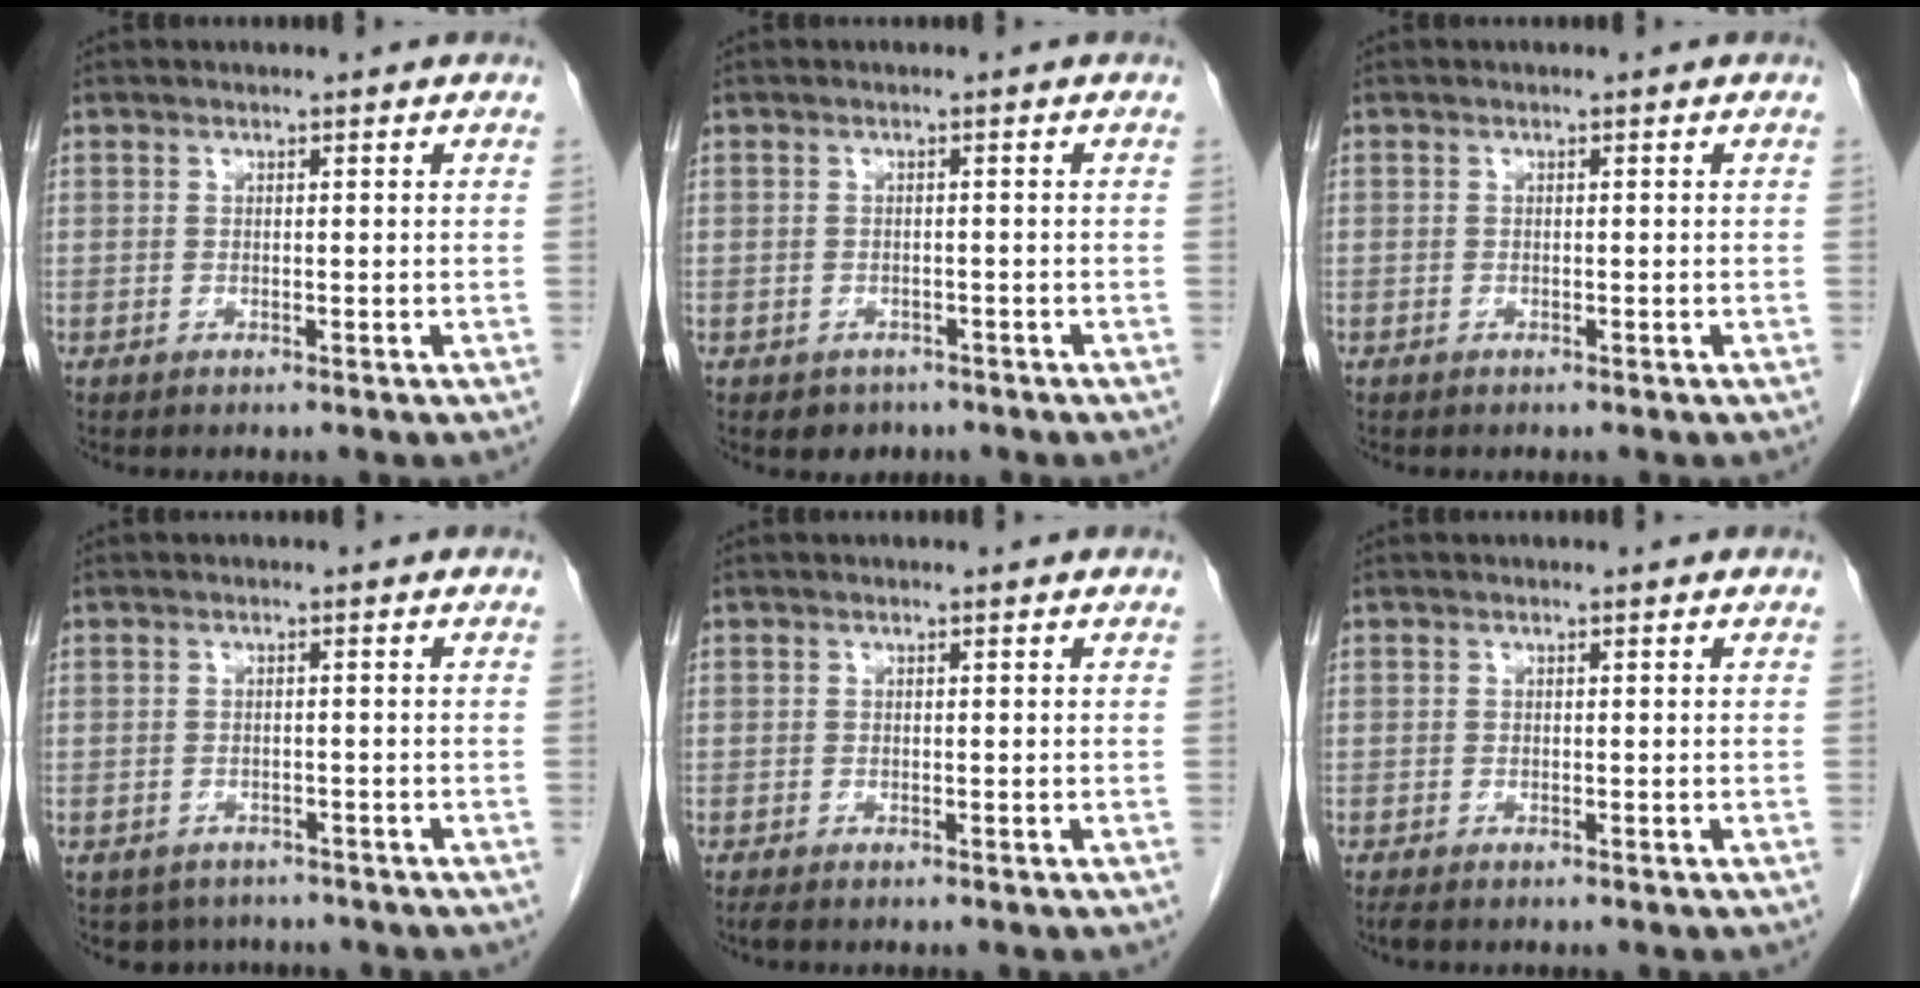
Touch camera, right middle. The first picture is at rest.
{"total": 2.6, "force": [-1.8, 1.8, 0.3], "torque": [-0.010, 0.005, -0.020]}
{"total": 0.0}
{"total": 4.5, "force": [-3.7, 2.5, 0.3], "torque": [0.003, 0.005, -0.048]}
{"total": 0.6, "force": [-0.5, 0.1, 0.3], "torque": [-0.010, -0.003, -0.011]}
{"total": 0.8, "force": [-0.7, 0.2, 0.3], "torque": [-0.013, -0.004, -0.013]}